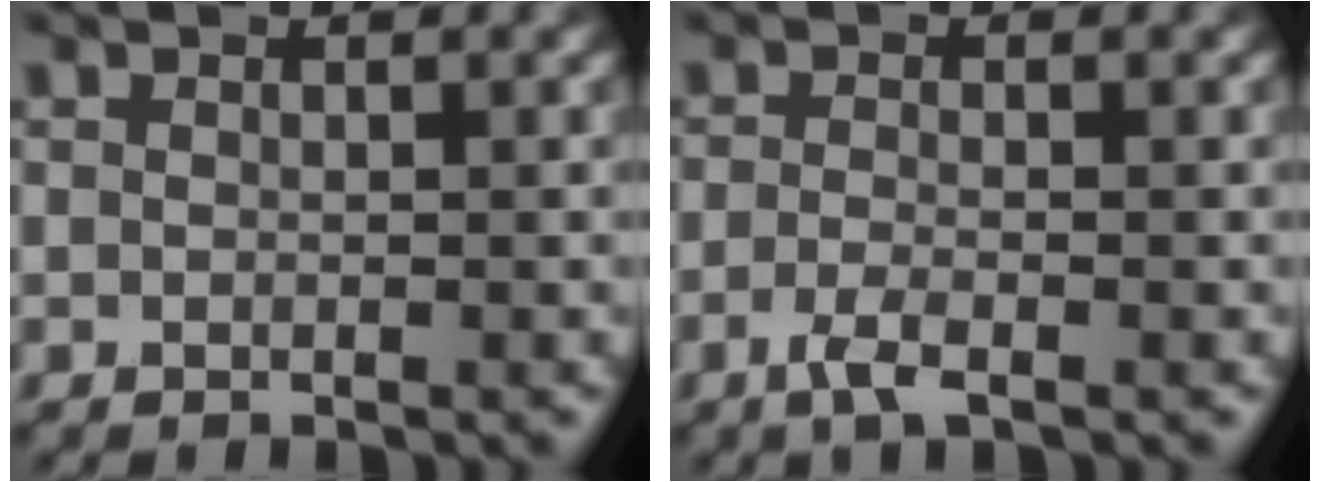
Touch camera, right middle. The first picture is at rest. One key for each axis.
{"total": 2.1, "fx": -1.1, "fy": 0.5, "fz": 1.7, "tx": -0.038, "ty": -0.002, "tz": -0.027}